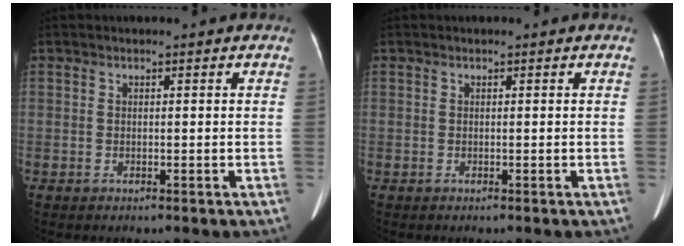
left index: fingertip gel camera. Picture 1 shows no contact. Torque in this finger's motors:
{"motor_torque": [0.00, 0.00, 0.00, 0.00]}